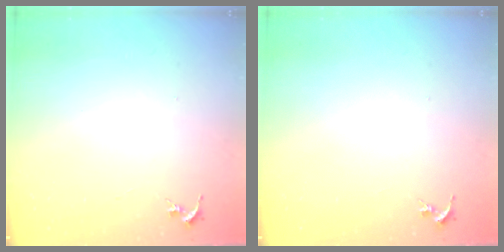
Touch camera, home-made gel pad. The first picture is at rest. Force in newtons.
{"total": 0.0}